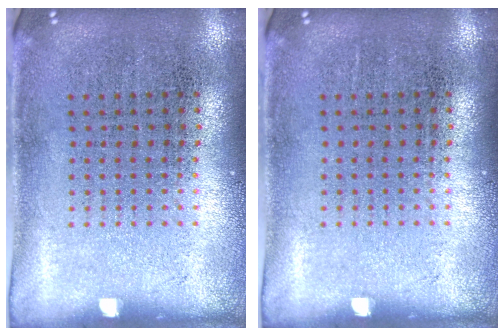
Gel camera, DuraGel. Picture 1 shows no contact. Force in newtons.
{"total": 0.0}